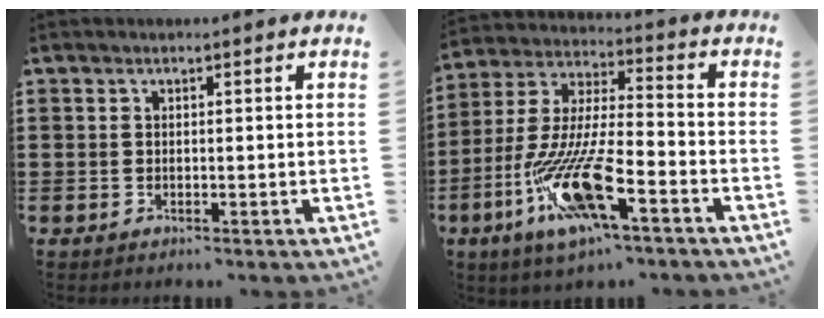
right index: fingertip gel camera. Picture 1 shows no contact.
{"total": 15.1, "force": [-8.8, 3.0, 11.9], "torque": [-0.246, -0.001, -0.163]}